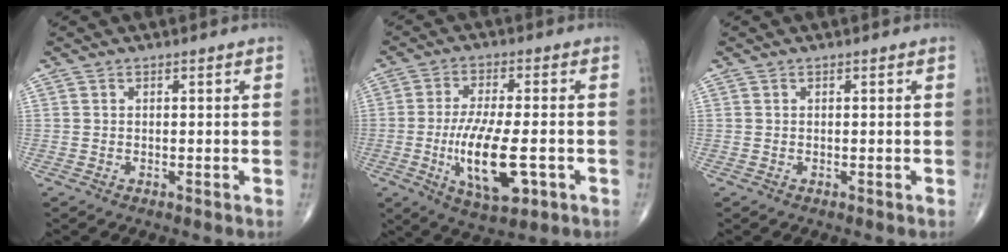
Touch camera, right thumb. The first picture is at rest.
{"total": 13.3, "force": [-3.2, 4.8, 12.0], "torque": [-0.217, -0.006, -0.047]}
{"total": 0.0}